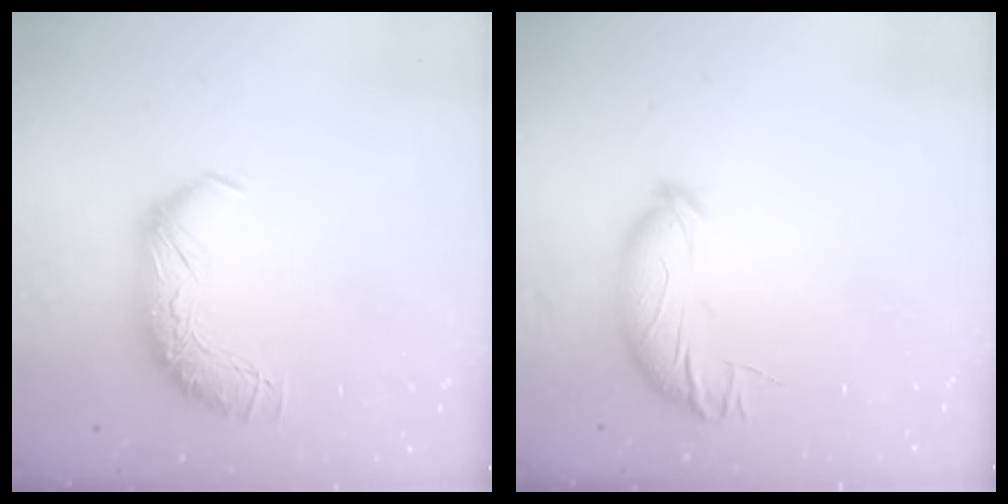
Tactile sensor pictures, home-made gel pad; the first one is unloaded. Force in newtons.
{"total": 4.4, "press": 4.3, "slide": 1.1}